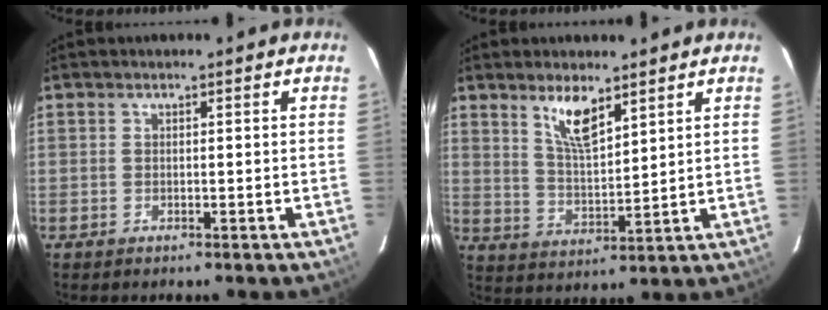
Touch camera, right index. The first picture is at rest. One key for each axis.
{"total": 7.5, "fx": 4.9, "fy": 2.2, "fz": 5.1, "tx": -0.094, "ty": -0.002, "tz": 0.101}